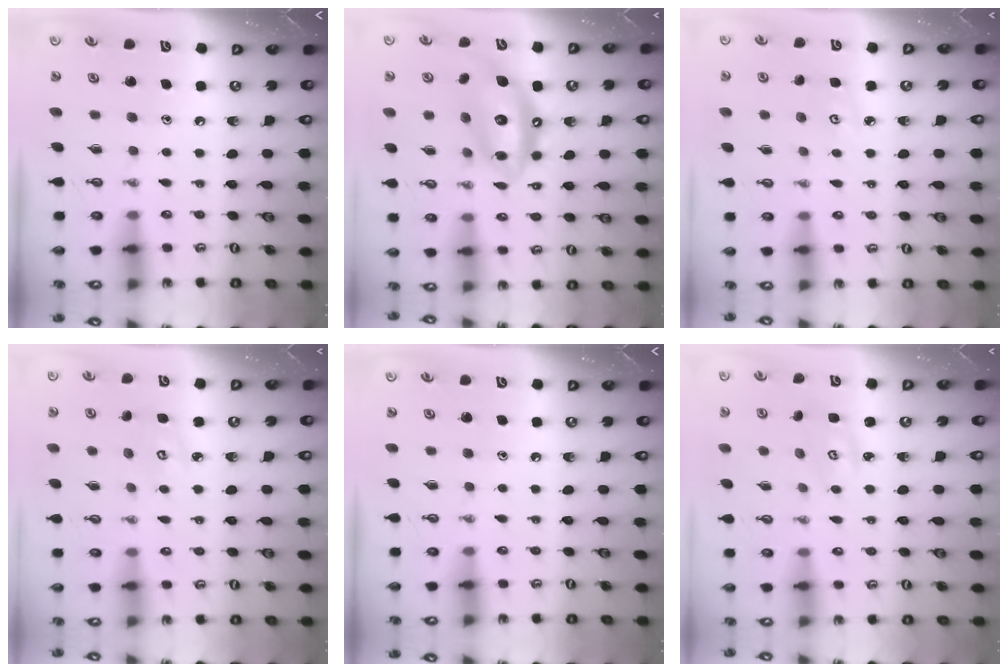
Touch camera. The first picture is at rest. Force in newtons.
{"total": 14.6, "press": 14.5, "slide": 1.3}
{"total": 3.6, "press": 3.6, "slide": 0.4}
{"total": 3.9, "press": 3.8, "slide": 0.5}
{"total": 0.0}
{"total": 2.6, "press": 2.5, "slide": 0.3}